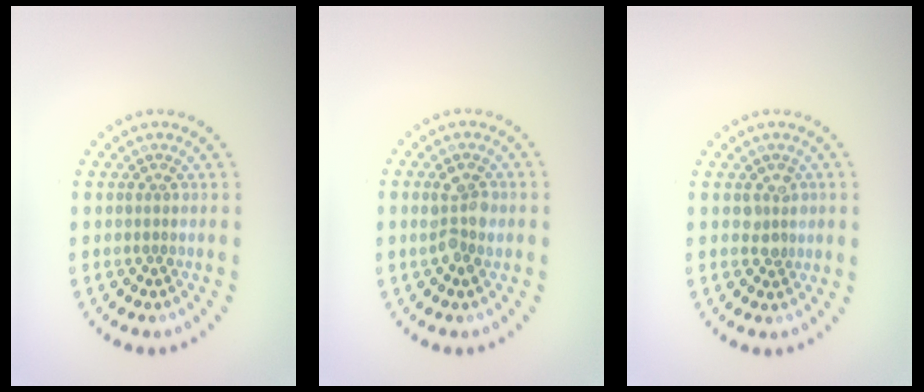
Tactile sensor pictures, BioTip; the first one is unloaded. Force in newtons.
{"total": 2.3, "press": 2.3, "slide": 0.2}
{"total": 1.7, "press": 1.6, "slide": 0.5}